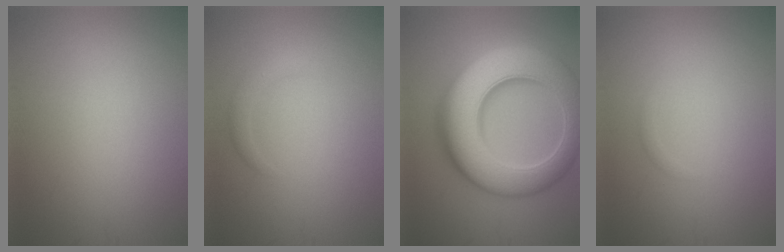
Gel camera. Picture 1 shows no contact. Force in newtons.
{"total": 1.3, "press": 1.3, "slide": 0.1}
{"total": 12.6, "press": 12.6, "slide": 0.4}
{"total": 0.5, "press": 0.5, "slide": 0.1}